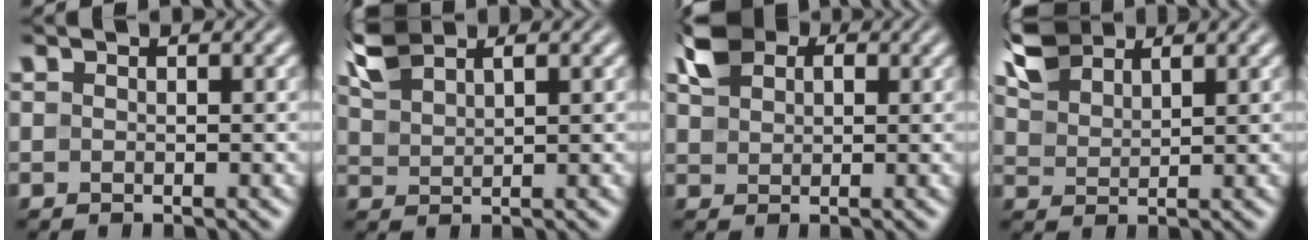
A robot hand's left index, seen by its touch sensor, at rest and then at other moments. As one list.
[{"total": 3.2, "force": [2.6, 0.9, 1.6], "torque": [-0.044, 0.011, 0.056]}, {"total": 3.4, "force": [1.8, 2.4, 1.6], "torque": [-0.040, 0.007, 0.034]}, {"total": 4.0, "force": [3.3, 1.6, 1.6], "torque": [-0.045, 0.012, 0.071]}]